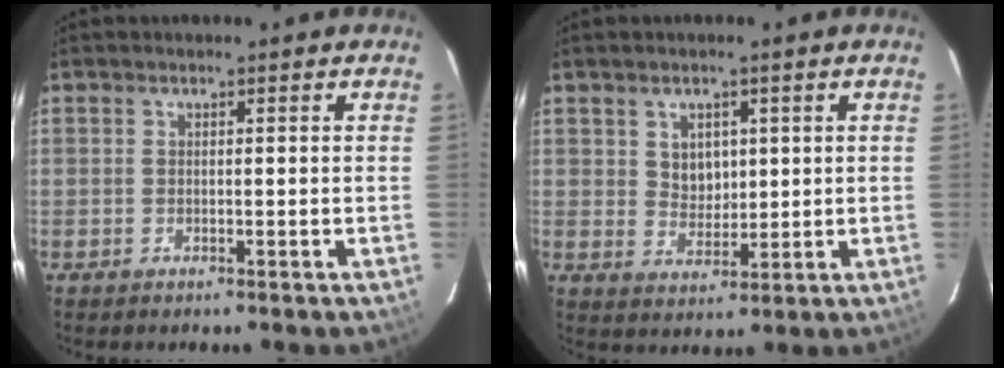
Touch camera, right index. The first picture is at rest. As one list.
[{"total": 4.6, "force": [1.5, 3.7, 2.3], "torque": [-0.033, 0.003, 0.033]}]